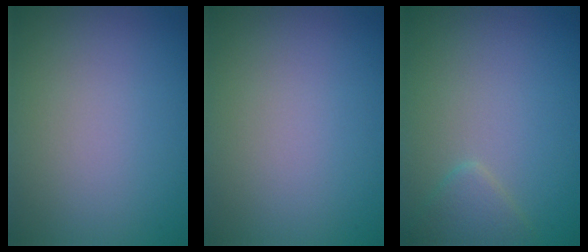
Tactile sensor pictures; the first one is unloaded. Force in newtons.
{"total": 0.0}
{"total": 1.8, "press": 1.8, "slide": 0.1}